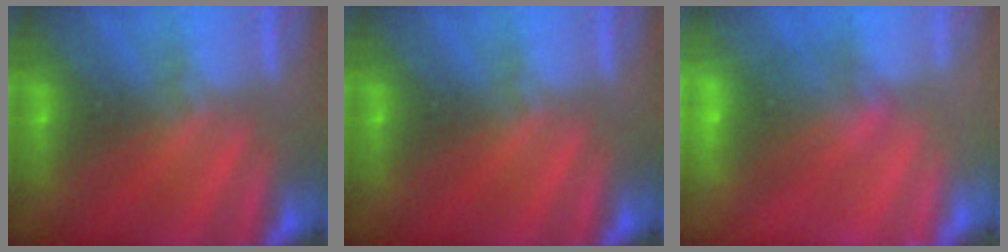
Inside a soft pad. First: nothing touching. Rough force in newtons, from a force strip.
{"total": 0.0}
{"total": 7.2}